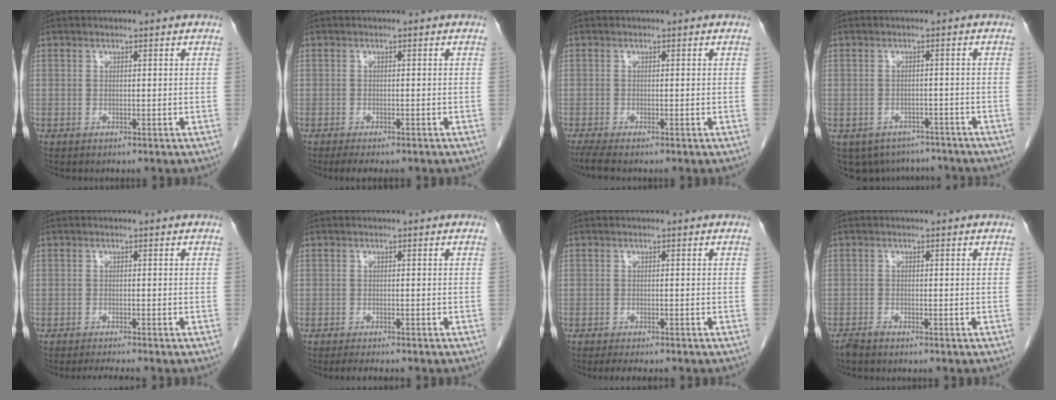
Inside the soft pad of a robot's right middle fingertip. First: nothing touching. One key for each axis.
{"total": 4.1, "fx": -3.2, "fy": 1.0, "fz": 2.2, "tx": -0.031, "ty": -0.011, "tz": -0.044}
{"total": 2.5, "fx": -1.9, "fy": 0.0, "fz": 1.5, "tx": -0.034, "ty": -0.009, "tz": -0.039}
{"total": 8.8, "fx": -7.0, "fy": 5.0, "fz": 1.6, "tx": -0.026, "ty": 0.005, "tz": -0.084}
{"total": 2.5, "fx": -2.2, "fy": -0.6, "fz": 0.9, "tx": -0.020, "ty": -0.011, "tz": -0.038}
{"total": 3.4, "fx": -3.0, "fy": 0.4, "fz": 1.6, "tx": -0.025, "ty": -0.008, "tz": -0.041}
{"total": 4.2, "fx": -3.6, "fy": 0.7, "fz": 2.0, "tx": -0.028, "ty": -0.009, "tz": -0.048}
{"total": 1.1, "fx": -1.0, "fy": 0.0, "fz": 0.4, "tx": -0.013, "ty": -0.002, "tz": -0.020}